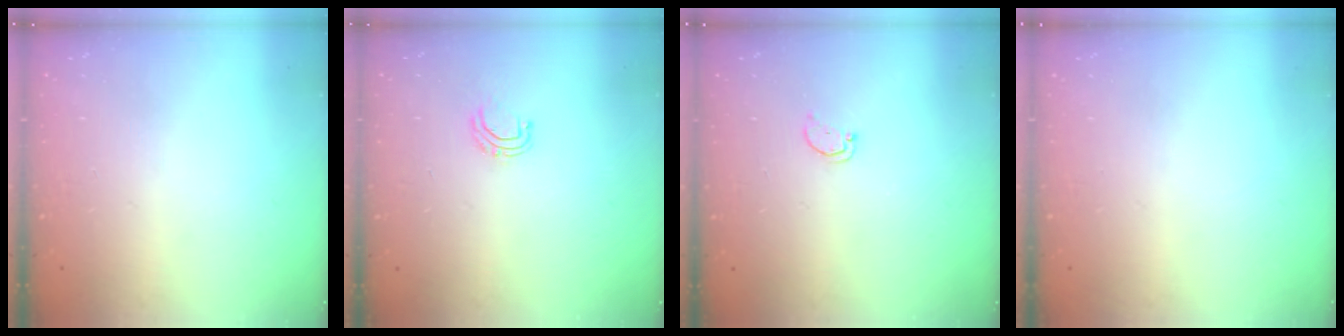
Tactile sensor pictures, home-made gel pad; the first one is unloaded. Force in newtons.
{"total": 4.2, "press": 4.2, "slide": 0.2}
{"total": 1.7, "press": 1.7, "slide": 0.2}
{"total": 0.0}